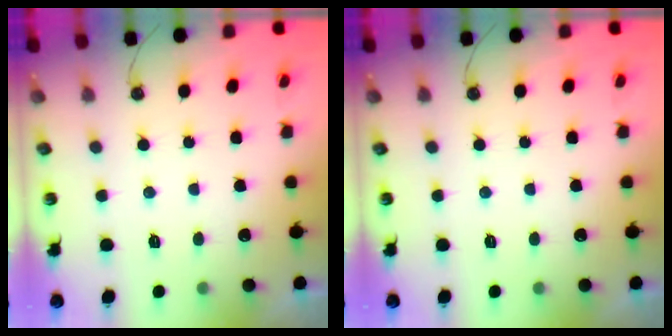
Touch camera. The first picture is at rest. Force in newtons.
{"total": 0.0}